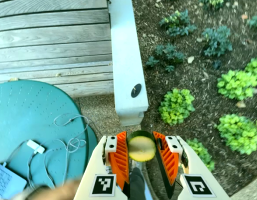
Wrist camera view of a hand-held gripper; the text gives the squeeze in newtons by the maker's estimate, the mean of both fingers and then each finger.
{"total": 13.6, "left": 13.4, "right": 13.8}